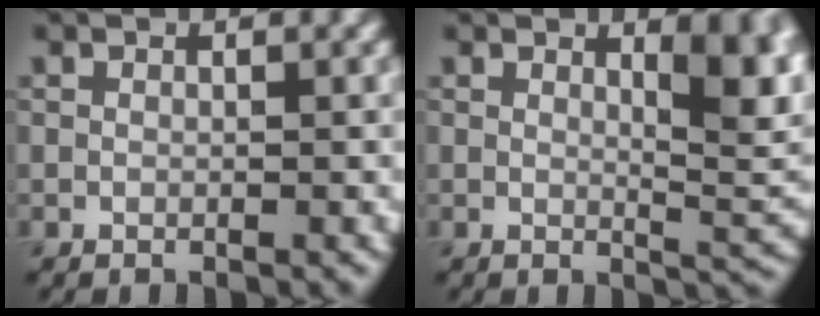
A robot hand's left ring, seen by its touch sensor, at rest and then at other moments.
{"total": 6.2, "force": [2.1, 2.4, 5.3], "torque": [-0.048, -0.006, 0.034]}